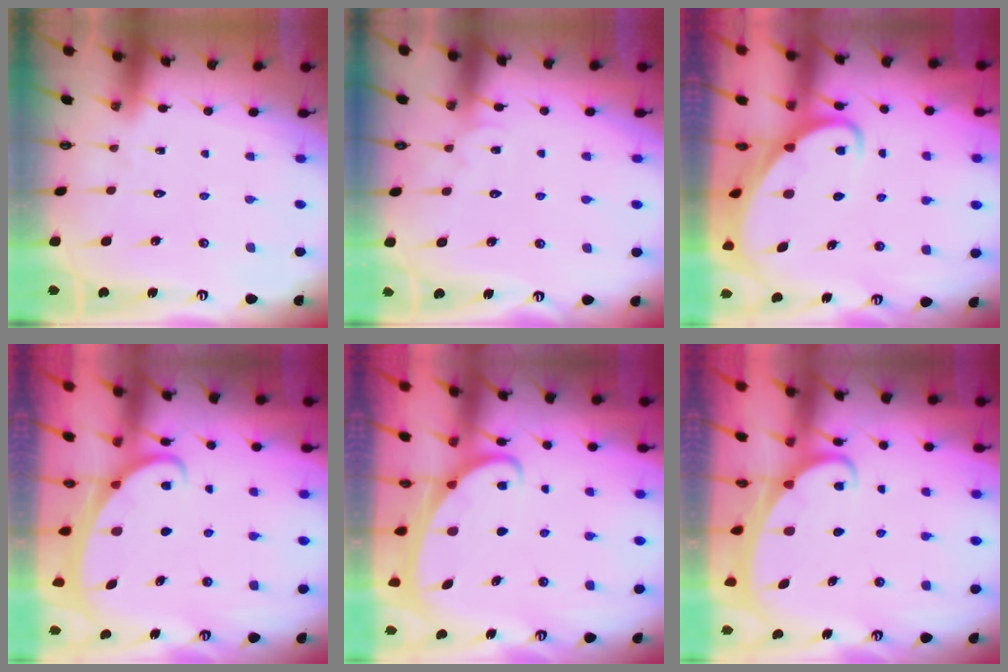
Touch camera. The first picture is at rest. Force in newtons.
{"total": 3.4, "press": 3.4, "slide": 0.3}
{"total": 4.5, "press": 4.5, "slide": 0.6}
{"total": 2.2, "press": 2.1, "slide": 0.3}
{"total": 2.1, "press": 2.0, "slide": 0.3}
{"total": 2.2, "press": 2.2, "slide": 0.3}